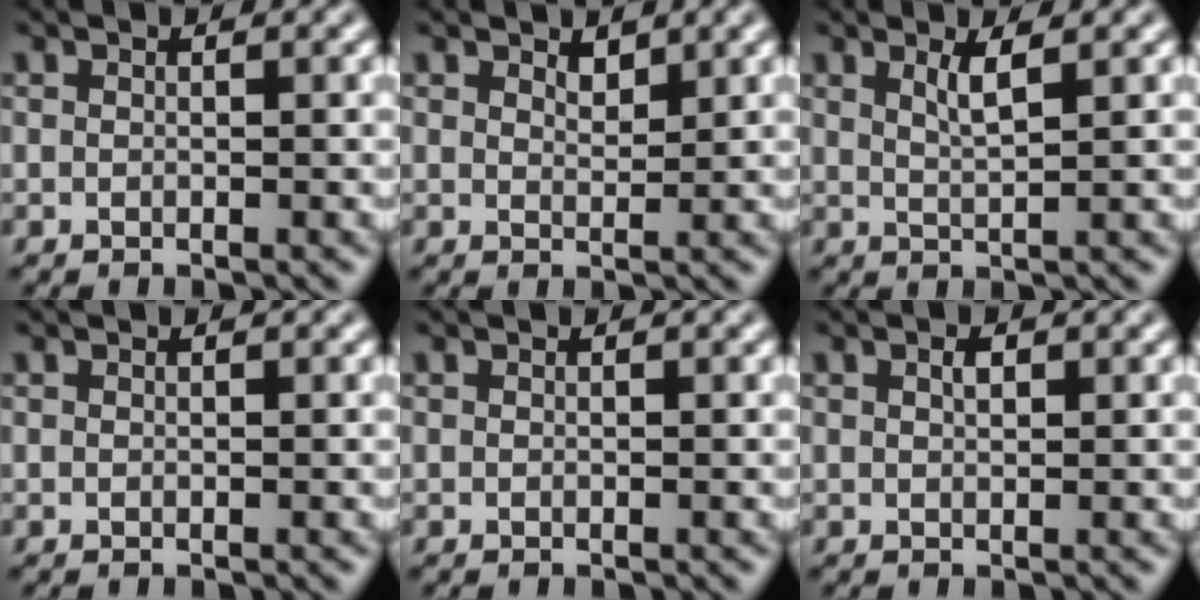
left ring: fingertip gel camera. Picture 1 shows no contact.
{"total": 1.2, "force": [1.0, 0.5, 0.5], "torque": [-0.012, -0.002, 0.019]}
{"total": 2.0, "force": [1.0, 0.5, 1.7], "torque": [-0.028, -0.001, 0.015]}
{"total": 0.0}
{"total": 0.0}
{"total": 0.9, "force": [0.4, 0.4, 0.7], "torque": [-0.016, 0.001, 0.008]}